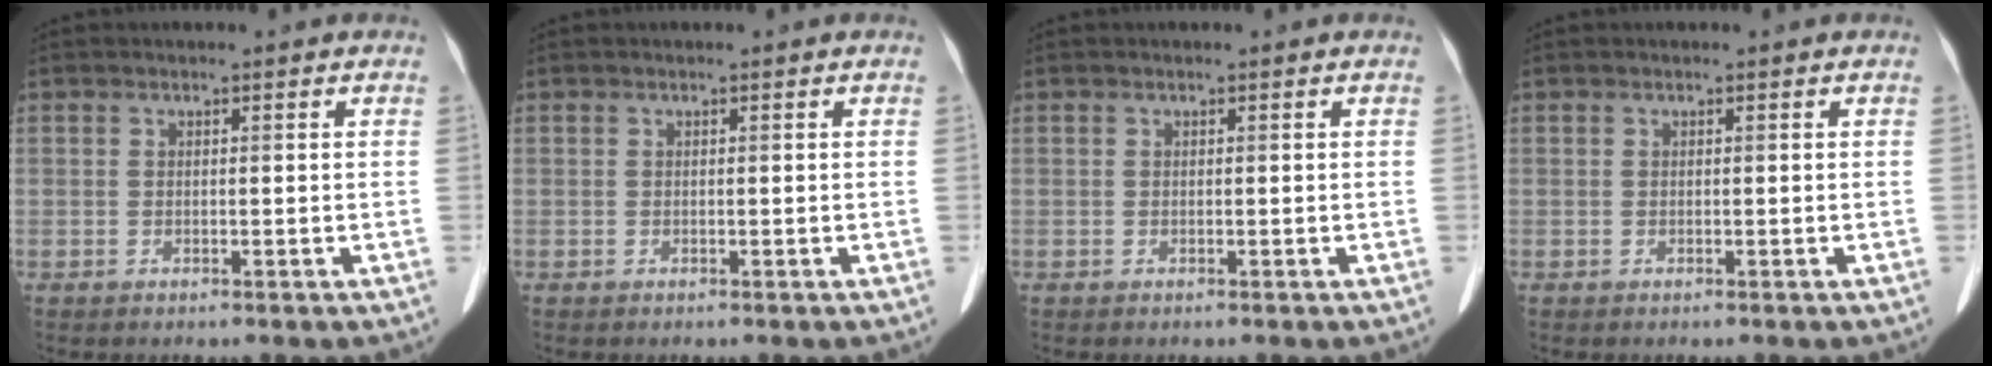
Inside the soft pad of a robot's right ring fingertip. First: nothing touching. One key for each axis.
{"total": 0.0}
{"total": 0.0}
{"total": 0.0}